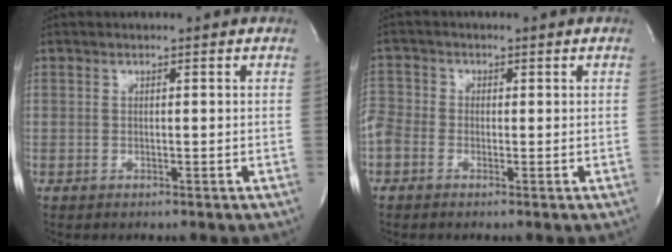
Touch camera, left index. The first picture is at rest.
{"total": 4.4, "force": [-1.3, 3.7, 2.0], "torque": [-0.061, 0.013, -0.031]}